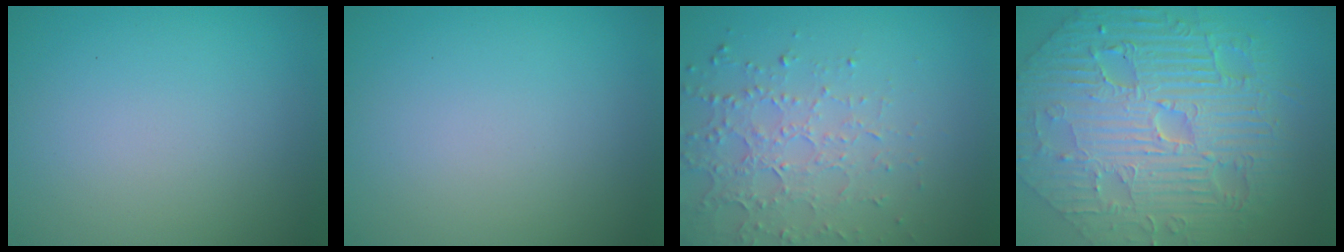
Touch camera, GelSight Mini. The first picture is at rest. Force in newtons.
{"total": 0.0}
{"total": 4.6, "press": 3.2, "slide": 3.2}
{"total": 11.6, "press": 7.7, "slide": 8.7}